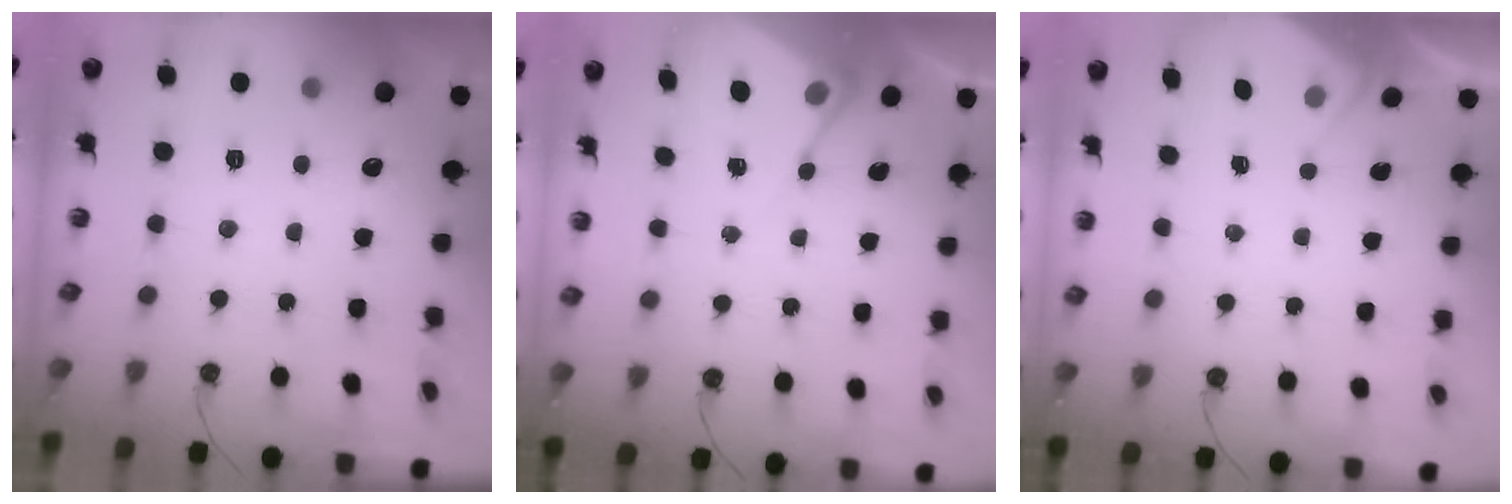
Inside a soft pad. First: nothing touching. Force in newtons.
{"total": 5.6, "press": 5.6, "slide": 0.4}
{"total": 2.6, "press": 2.6, "slide": 0.4}